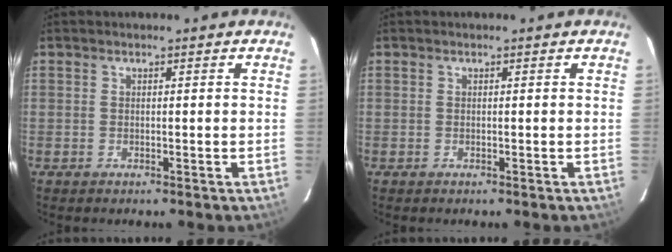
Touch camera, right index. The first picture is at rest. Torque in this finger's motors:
{"motor_torque": [0.00, 0.00, 0.00, 0.00]}